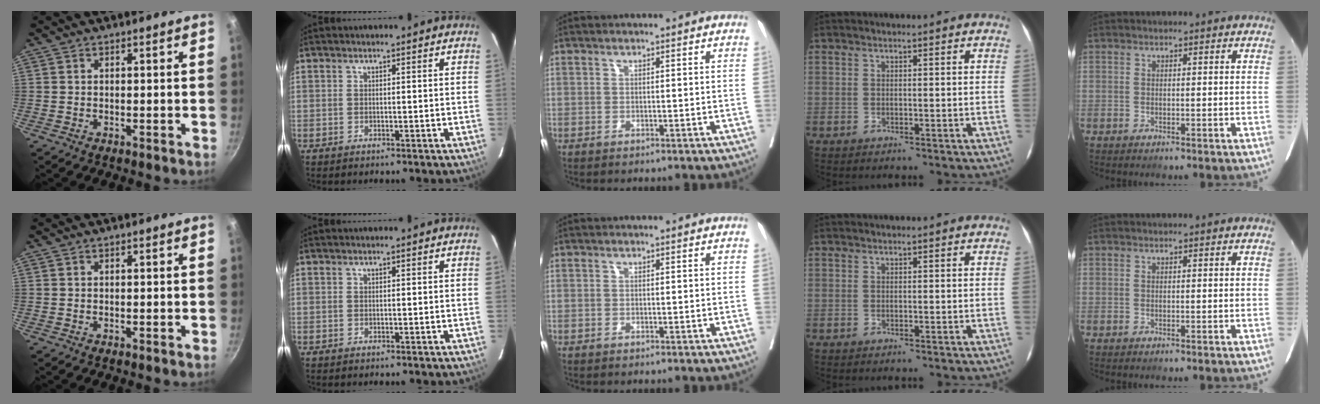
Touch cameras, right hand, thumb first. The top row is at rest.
{}